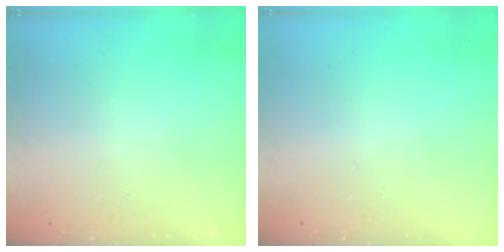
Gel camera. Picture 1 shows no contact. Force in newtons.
{"total": 0.0}